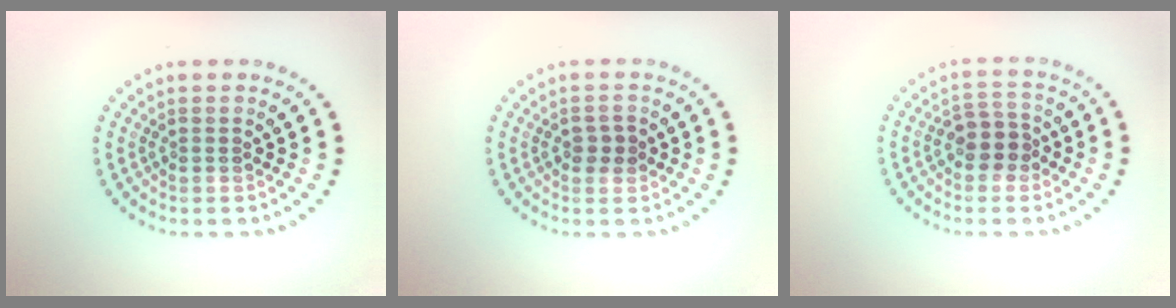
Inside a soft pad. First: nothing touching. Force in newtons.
{"total": 1.6, "press": 1.5, "slide": 0.2}
{"total": 2.5, "press": 2.3, "slide": 1.0}